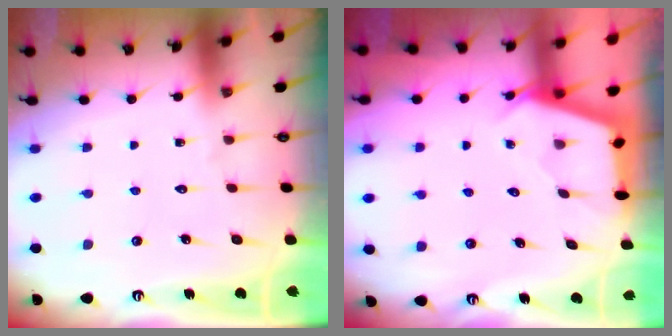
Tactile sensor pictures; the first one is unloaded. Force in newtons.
{"total": 2.6, "press": 2.6, "slide": 0.4}